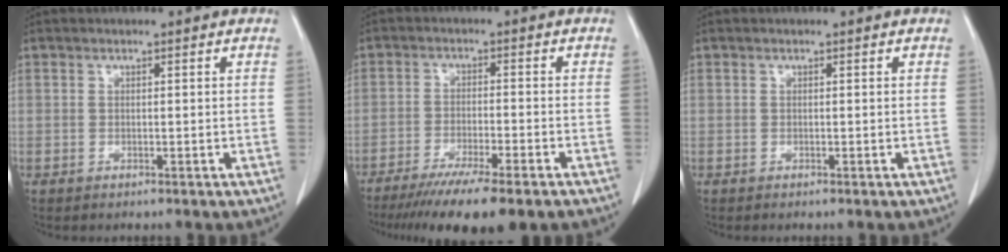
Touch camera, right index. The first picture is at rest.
{"total": 13.3, "force": [-10.3, 1.1, 8.3], "torque": [-0.120, -0.031, -0.158]}
{"total": 0.0}